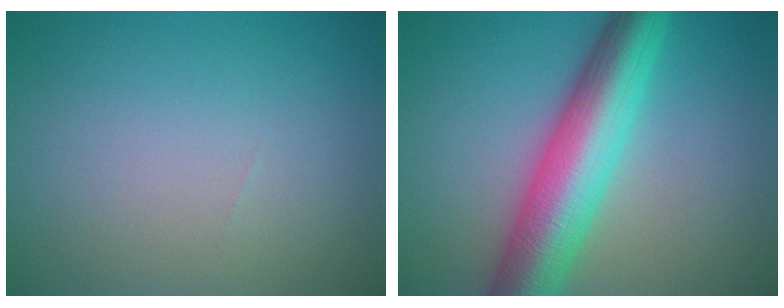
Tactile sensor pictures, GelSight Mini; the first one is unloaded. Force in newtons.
{"total": 9.2, "press": 9.2, "slide": 0.4}